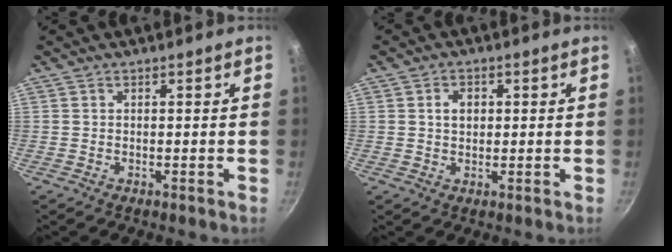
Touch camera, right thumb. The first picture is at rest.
{"total": 3.0, "force": [0.6, 2.3, 1.9], "torque": [-0.018, 0.002, 0.010]}